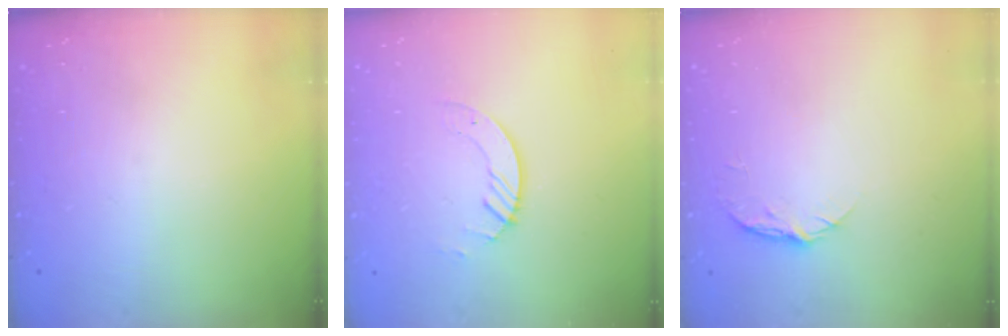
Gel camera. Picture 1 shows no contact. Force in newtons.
{"total": 2.8, "press": 2.8, "slide": 0.3}
{"total": 5.2, "press": 5.2, "slide": 0.7}